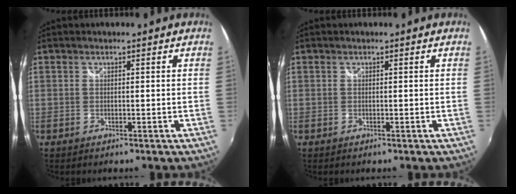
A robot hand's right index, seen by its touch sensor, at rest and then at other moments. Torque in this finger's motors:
{"motor_torque": [0.00, 0.00, 0.00, 0.00]}